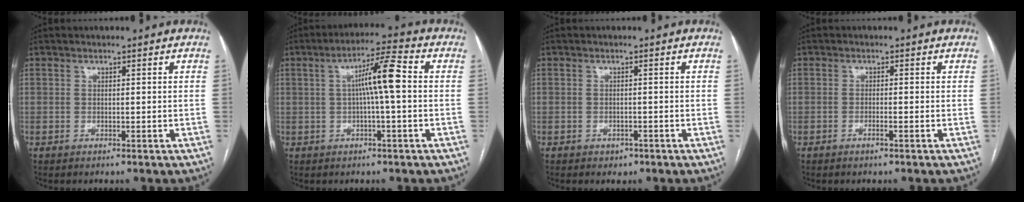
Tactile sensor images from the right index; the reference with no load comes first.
{"total": 7.3, "force": [0.5, 0.3, 7.2], "torque": [-0.123, 0.020, 0.005]}
{"total": 1.4, "force": [-0.9, 0.9, 0.5], "torque": [-0.010, 0.001, -0.007]}
{"total": 1.1, "force": [-0.6, 0.0, 0.9], "torque": [-0.020, 0.000, -0.011]}